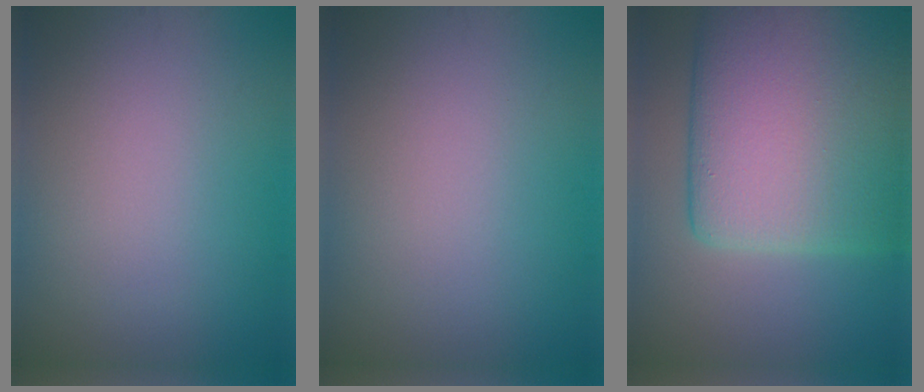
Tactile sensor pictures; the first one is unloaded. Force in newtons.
{"total": 0.0}
{"total": 14.6, "press": 14.6, "slide": 0.8}